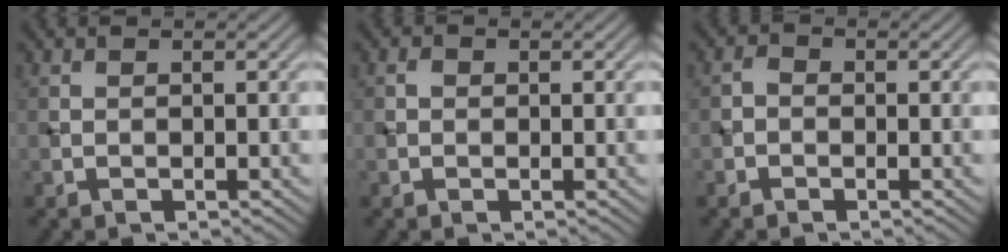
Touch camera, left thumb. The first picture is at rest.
{"total": 0.7, "force": [0.0, 0.6, 0.3], "torque": [-0.004, -0.002, -0.003]}
{"total": 1.1, "force": [-0.6, 0.8, 0.5], "torque": [-0.009, 0.002, -0.016]}